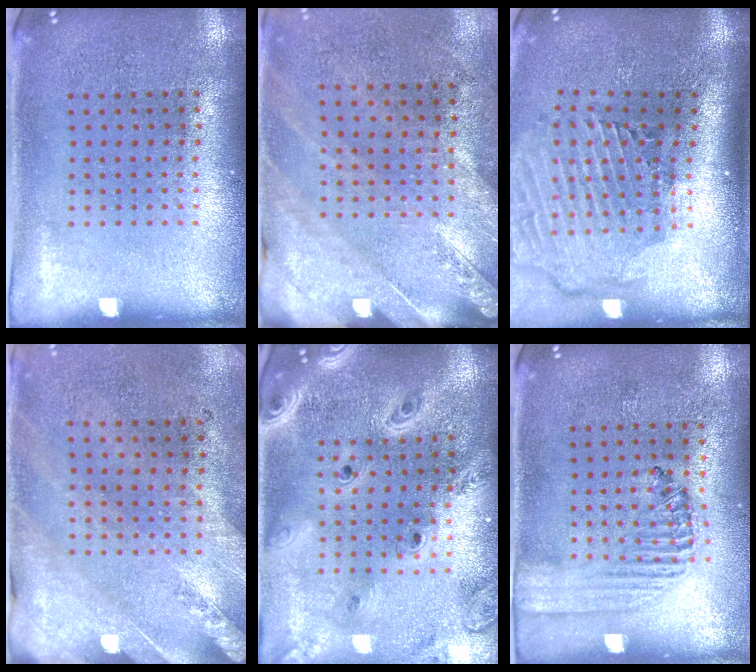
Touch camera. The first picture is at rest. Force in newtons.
{"total": 2.5, "press": 2.0, "slide": 1.5}
{"total": 2.9, "press": 2.1, "slide": 2.0}
{"total": 2.5, "press": 2.0, "slide": 1.4}
{"total": 3.2, "press": 2.6, "slide": 1.8}
{"total": 1.3, "press": 1.2, "slide": 0.5}